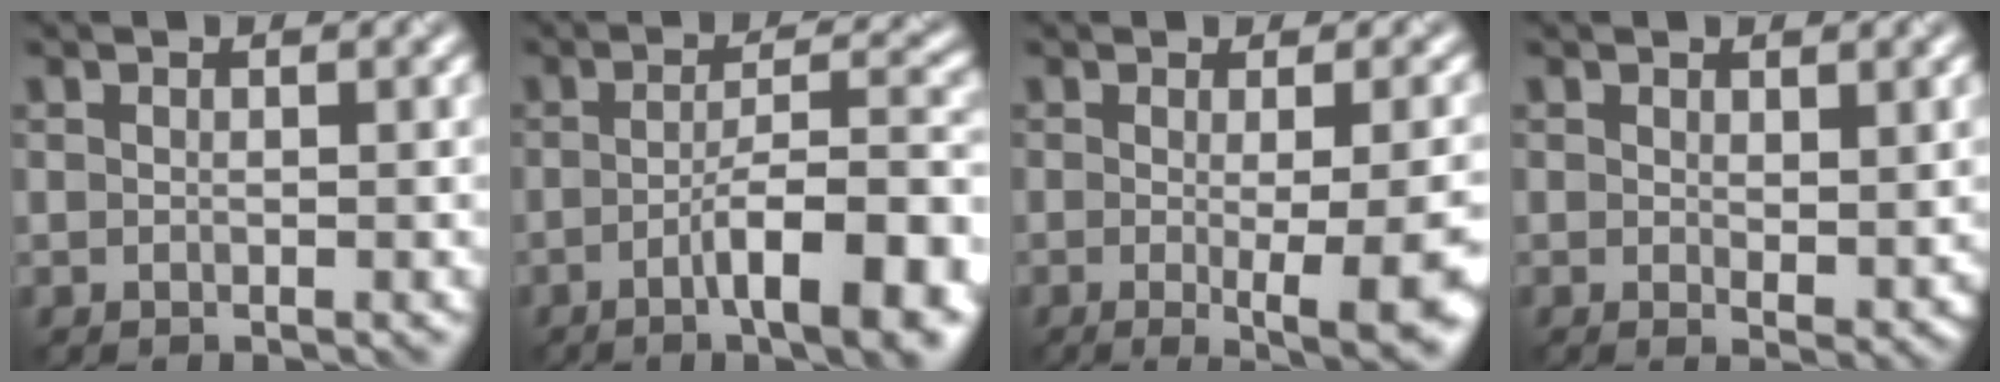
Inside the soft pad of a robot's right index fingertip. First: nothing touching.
{"total": 9.9, "force": [-3.6, 2.4, 8.9], "torque": [-0.112, 0.001, -0.056]}
{"total": 7.5, "force": [-1.7, 1.7, 7.1], "torque": [-0.081, -0.016, -0.017]}
{"total": 1.8, "force": [0.5, 0.6, 1.6], "torque": [-0.025, -0.011, 0.013]}